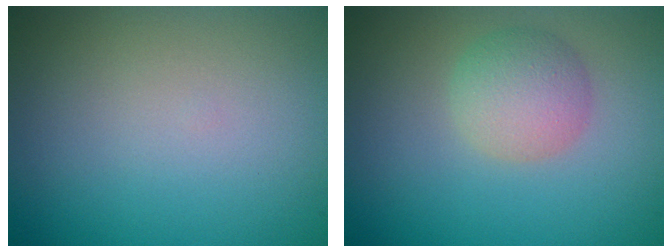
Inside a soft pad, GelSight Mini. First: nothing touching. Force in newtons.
{"total": 3.1, "press": 3.1, "slide": 0.1}